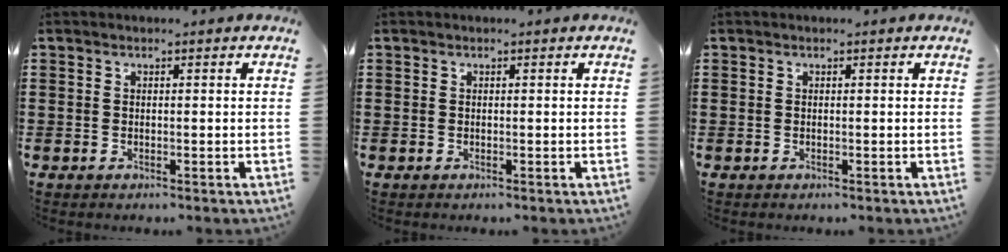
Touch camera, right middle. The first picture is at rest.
{"total": 0.0}
{"total": 0.0}